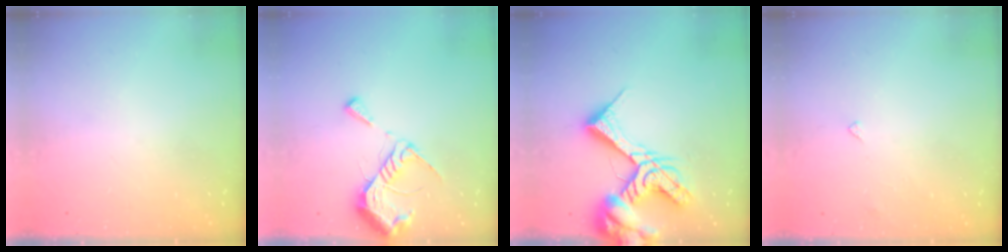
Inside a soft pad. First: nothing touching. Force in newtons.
{"total": 10.0, "press": 10.0, "slide": 0.7}
{"total": 17.2, "press": 17.1, "slide": 1.9}
{"total": 2.8, "press": 2.7, "slide": 0.4}